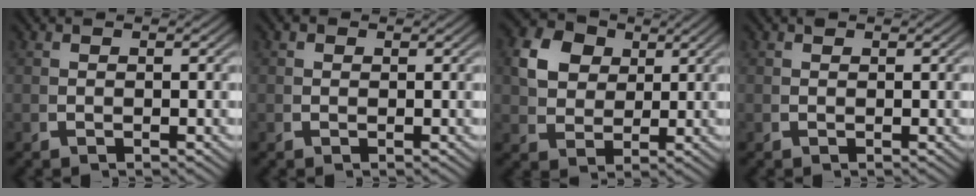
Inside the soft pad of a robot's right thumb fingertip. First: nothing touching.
{"total": 1.1, "force": [0.5, 0.9, 0.3], "torque": [-0.006, -0.002, 0.009]}
{"total": 7.9, "force": [2.9, 6.1, 4.1], "torque": [-0.092, -0.007, 0.055]}
{"total": 0.6, "force": [0.5, 0.4, 0.1], "torque": [0.001, 0.001, 0.008]}